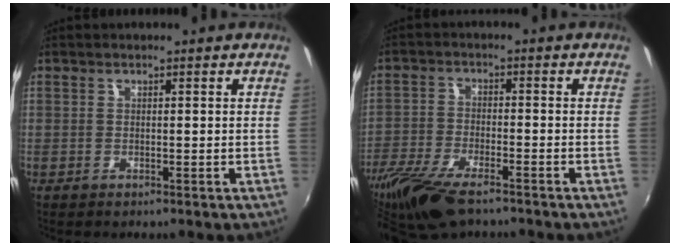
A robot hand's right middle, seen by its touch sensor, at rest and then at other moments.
{"total": 13.2, "force": [-9.8, 4.2, 7.8], "torque": [-0.186, -0.036, -0.187]}